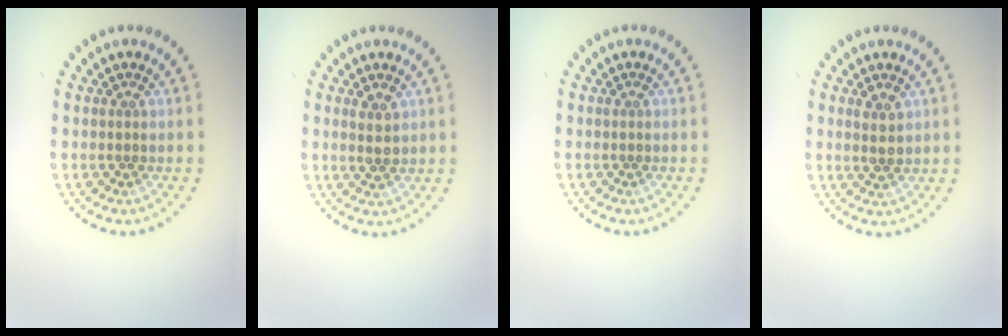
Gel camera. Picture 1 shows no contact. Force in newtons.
{"total": 1.8, "press": 1.8, "slide": 0.2}
{"total": 0.0}
{"total": 1.8, "press": 1.8, "slide": 0.2}